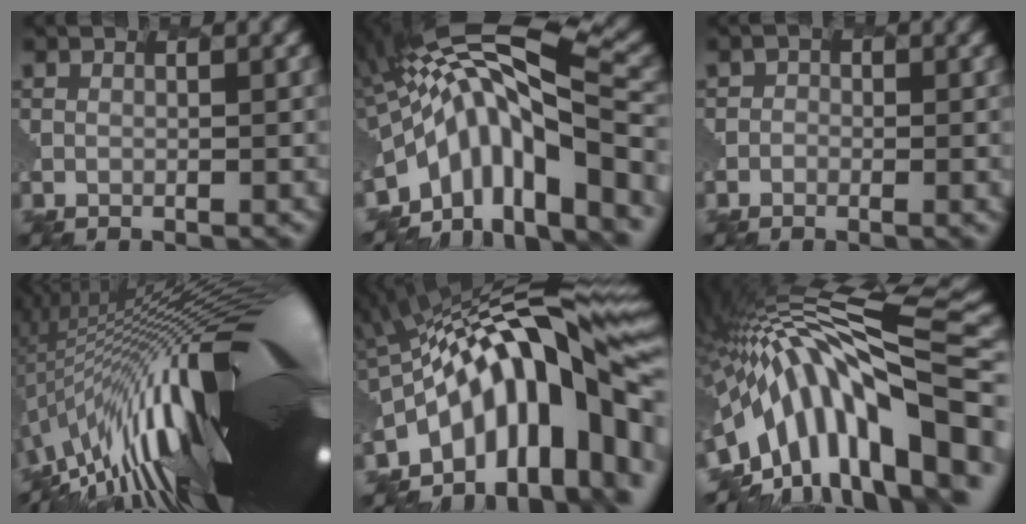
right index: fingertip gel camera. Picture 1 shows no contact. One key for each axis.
{"total": 11.2, "fx": -3.7, "fy": 3.8, "fz": 9.9, "tx": -0.179, "ty": 0.021, "tz": -0.069}
{"total": 0.7, "fx": -0.4, "fy": 0.4, "fz": -0.5, "tx": 0.009, "ty": 0.004, "tz": -0.010}
{"total": 19.1, "fx": 0.5, "fy": 5.0, "fz": 18.4, "tx": -0.282, "ty": 0.007, "tz": 0.012}
{"total": 14.8, "fx": -3.2, "fy": 5.2, "fz": 13.4, "tx": -0.183, "ty": 0.042, "tz": -0.072}
{"total": 13.8, "fx": -4.4, "fy": 5.6, "fz": 11.8, "tx": -0.192, "ty": 0.044, "tz": -0.102}